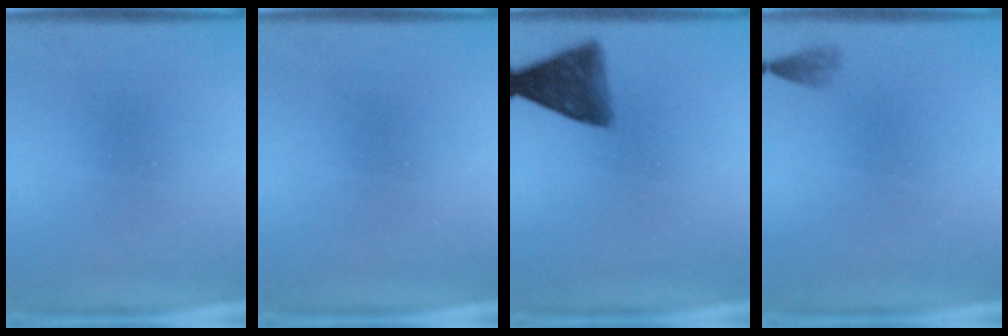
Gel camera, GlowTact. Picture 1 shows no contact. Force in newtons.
{"total": 0.0}
{"total": 7.0}
{"total": 1.4}